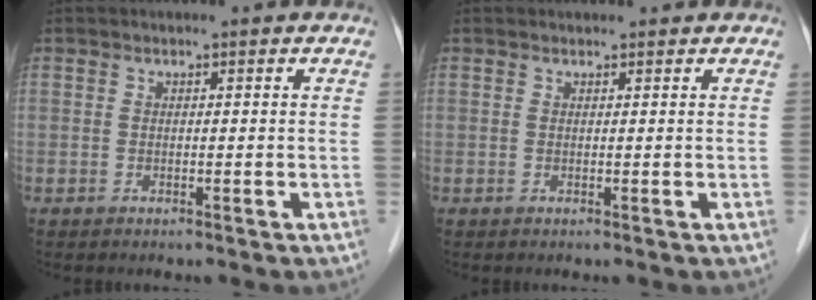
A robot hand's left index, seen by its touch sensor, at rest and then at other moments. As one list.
[{"total": 1.2, "force": [1.2, 0.2, 0.1], "torque": [-0.010, 0.010, 0.020]}]